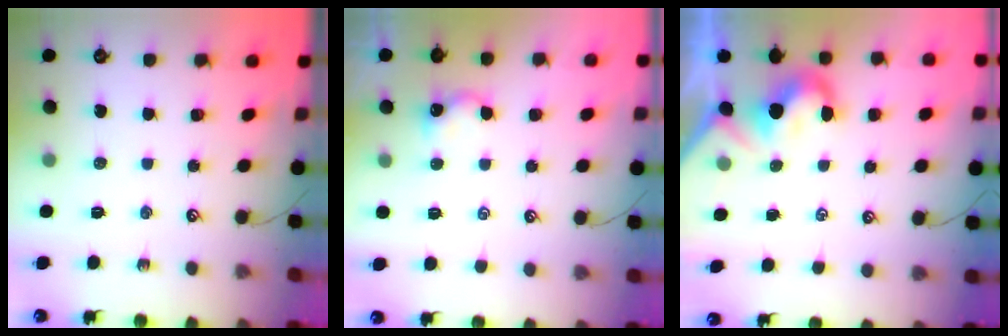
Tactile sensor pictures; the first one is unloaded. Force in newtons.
{"total": 2.9, "press": 2.9, "slide": 0.3}
{"total": 2.0, "press": 1.8, "slide": 0.9}